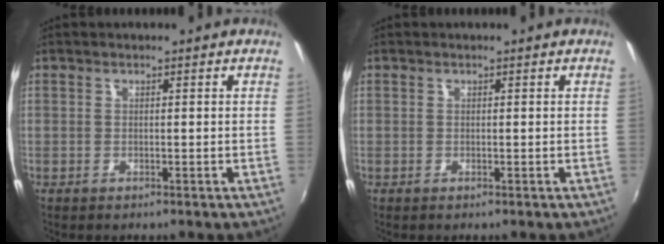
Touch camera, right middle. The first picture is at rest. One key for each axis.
{"total": 0.0}